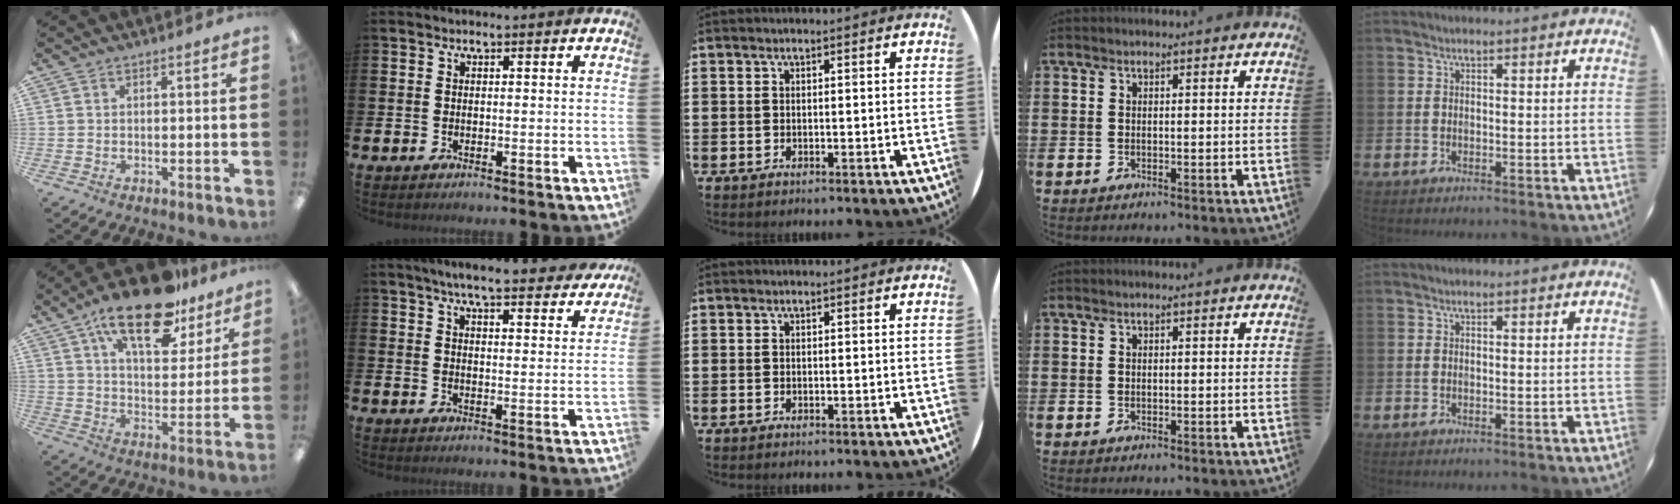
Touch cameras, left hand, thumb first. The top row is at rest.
{"thumb": {"total": 19.4, "force": [13.4, 7.9, 11.7], "torque": [-0.189, -0.065, 0.224]}, "index": {"total": 6.3, "force": [5.9, 0.7, 2.1], "torque": [-0.041, -0.031, 0.101]}}